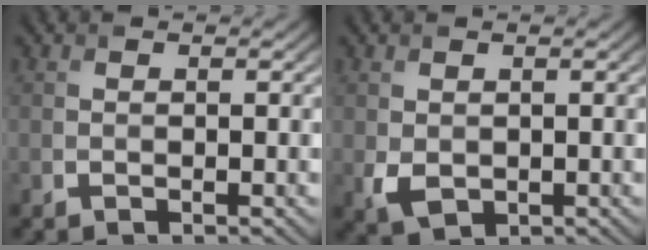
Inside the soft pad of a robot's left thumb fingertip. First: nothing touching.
{"total": 2.4, "force": [-0.2, 1.9, 1.4], "torque": [-0.039, -0.009, 0.003]}